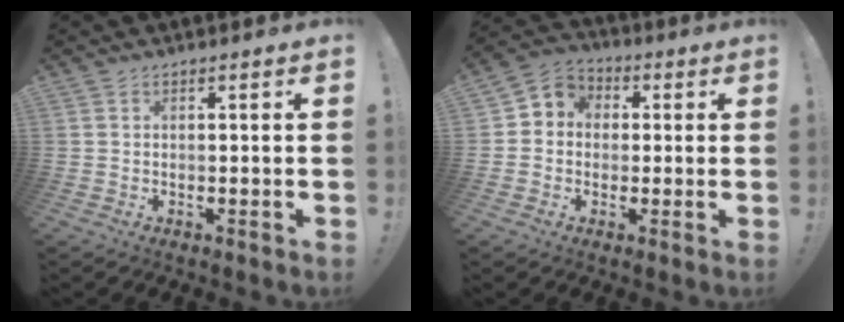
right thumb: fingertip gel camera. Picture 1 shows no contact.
{"total": 6.6, "force": [-0.5, 6.3, 2.2], "torque": [-0.025, 0.017, -0.005]}